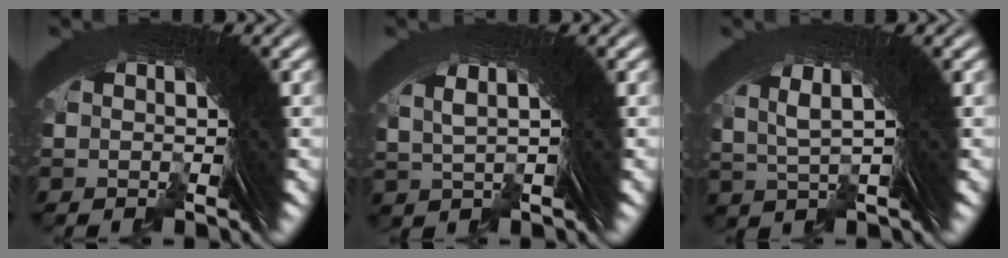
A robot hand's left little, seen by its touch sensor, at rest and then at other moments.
{"total": 3.8, "force": [2.0, 0.7, 3.2], "torque": [-0.054, 0.013, 0.033]}
{"total": 6.2, "force": [3.1, 1.9, 5.0], "torque": [-0.084, 0.021, 0.042]}